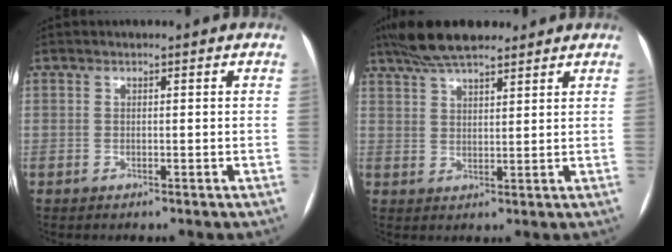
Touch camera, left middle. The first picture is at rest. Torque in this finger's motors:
{"motor_torque": [0.66, -0.59, 0.43, 0.09]}